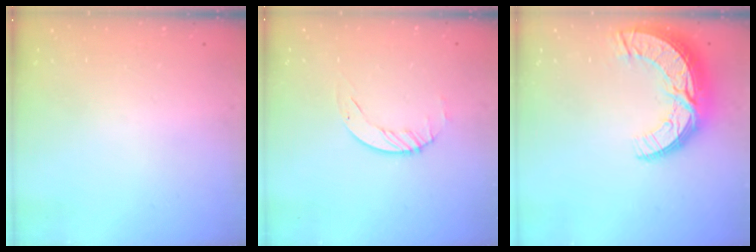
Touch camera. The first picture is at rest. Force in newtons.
{"total": 2.3, "press": 2.3, "slide": 0.3}
{"total": 15.2, "press": 15.2, "slide": 1.0}